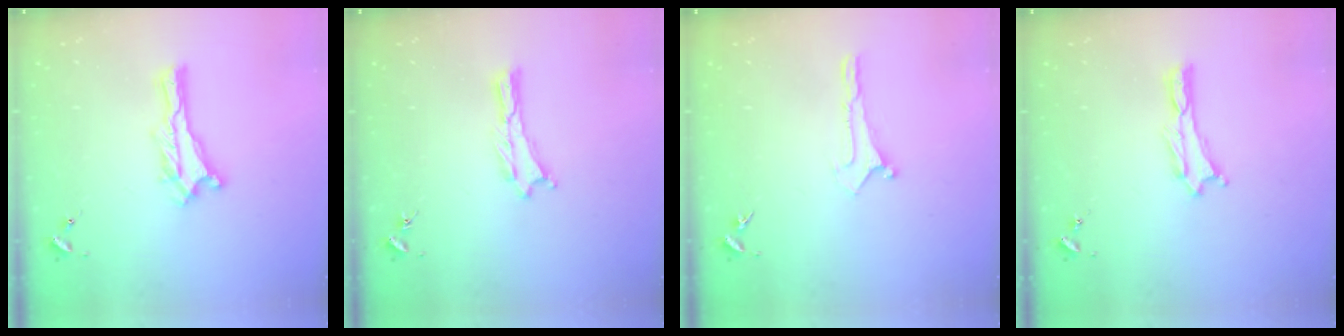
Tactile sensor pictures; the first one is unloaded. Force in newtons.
{"total": 0.0}
{"total": 0.0}
{"total": 0.0}